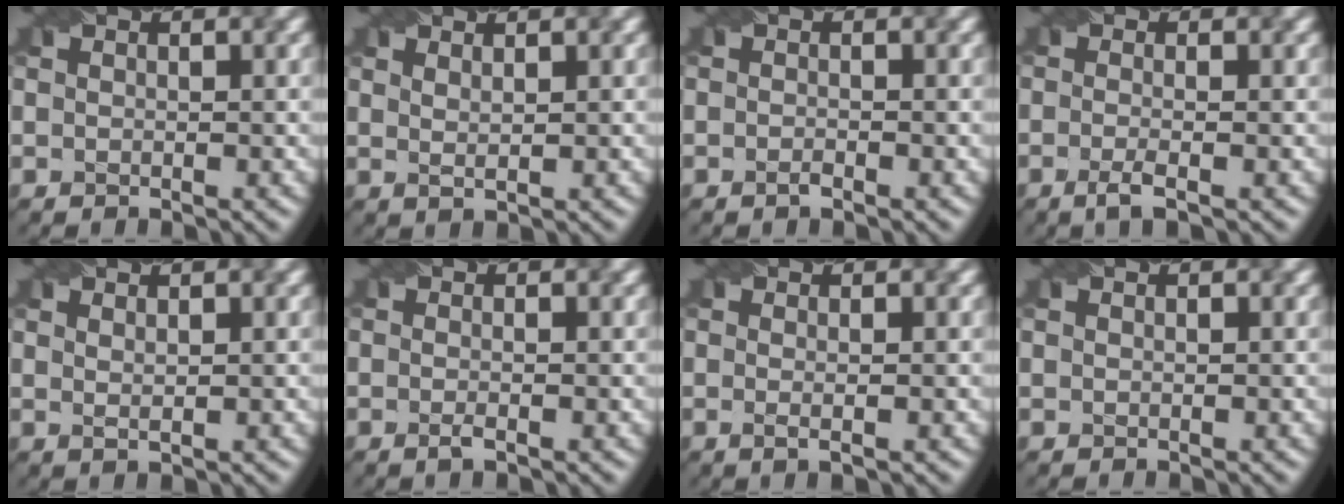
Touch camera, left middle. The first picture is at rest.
{"total": 1.6, "force": [1.1, 0.4, 1.1], "torque": [-0.012, 0.002, 0.015]}
{"total": 0.9, "force": [-0.8, 0.0, 0.5], "torque": [-0.011, 0.001, -0.016]}
{"total": 2.1, "force": [-1.1, 0.2, 1.8], "torque": [-0.038, -0.001, -0.023]}
{"total": 1.2, "force": [0.8, 0.3, 0.9], "torque": [-0.012, -0.001, 0.012]}
{"total": 1.1, "force": [-0.6, 0.0, 0.9], "torque": [-0.019, 0.002, -0.015]}
{"total": 1.3, "force": [-0.3, 0.0, 1.2], "torque": [-0.017, 0.001, -0.011]}
{"total": 0.0}